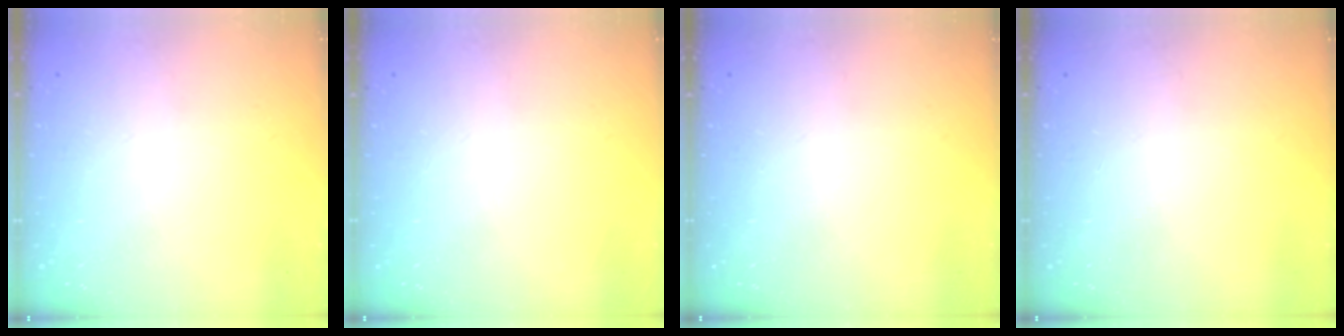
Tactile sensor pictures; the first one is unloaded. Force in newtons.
{"total": 0.0}
{"total": 0.0}
{"total": 0.0}